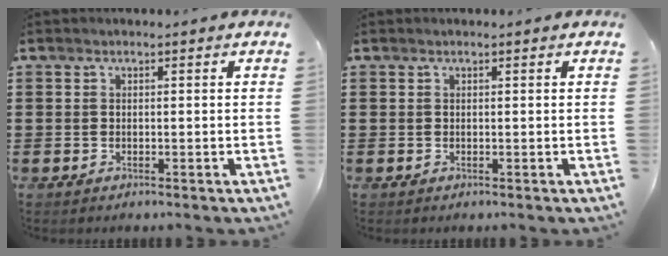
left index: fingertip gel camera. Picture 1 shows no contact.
{"total": 0.0}